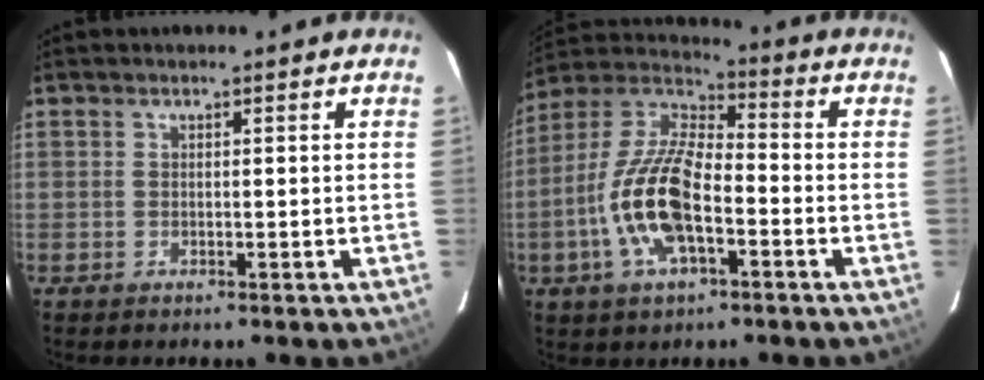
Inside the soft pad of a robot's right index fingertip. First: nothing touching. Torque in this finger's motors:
{"motor_torque": [2.14, 0.00, 0.53, 0.13]}